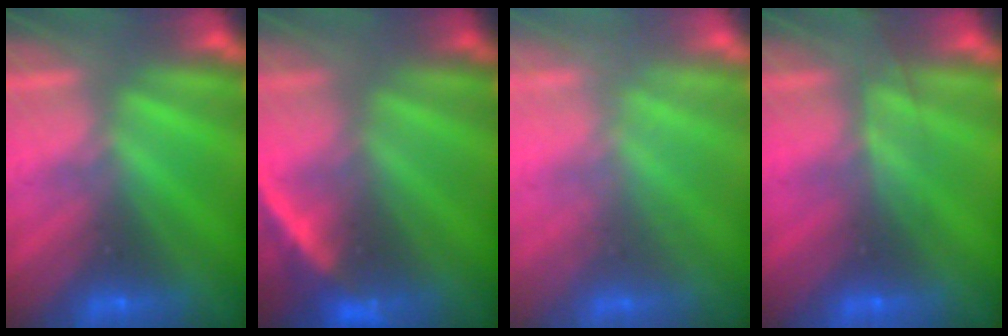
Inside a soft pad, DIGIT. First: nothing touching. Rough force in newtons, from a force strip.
{"total": 2.2}
{"total": 1.7}
{"total": 2.5}